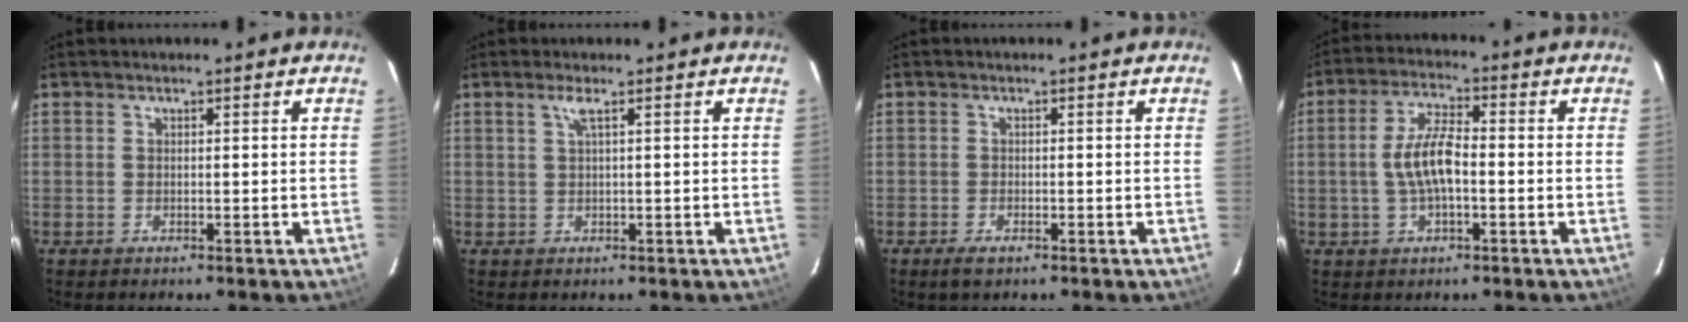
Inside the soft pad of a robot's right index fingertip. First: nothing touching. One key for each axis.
{"total": 1.5, "fx": 0.6, "fy": -0.4, "fz": 1.3, "tx": -0.022, "ty": 0.004, "tz": 0.012}
{"total": 2.3, "fx": -1.5, "fy": 1.0, "fz": 1.5, "tx": -0.035, "ty": -0.006, "tz": -0.027}
{"total": 7.6, "fx": -1.2, "fy": 2.8, "fz": 6.9, "tx": -0.138, "ty": 0.010, "tz": -0.023}